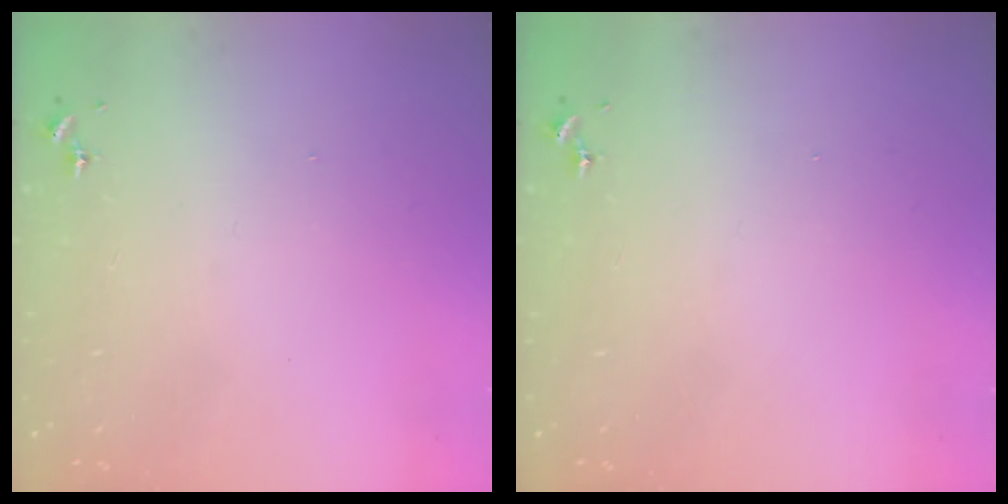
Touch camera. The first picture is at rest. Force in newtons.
{"total": 0.0}